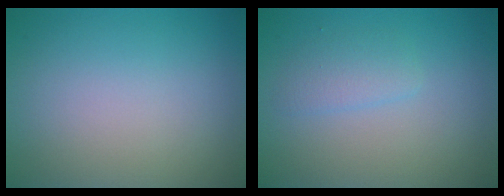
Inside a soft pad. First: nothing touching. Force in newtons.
{"total": 1.5, "press": 1.5, "slide": 0.0}